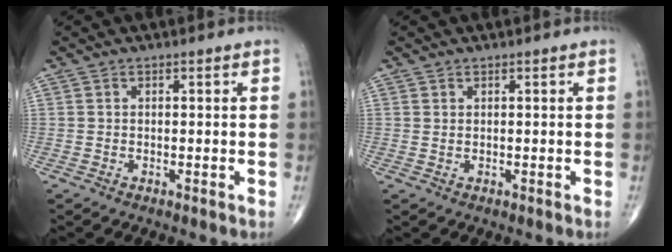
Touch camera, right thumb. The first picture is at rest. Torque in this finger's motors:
{"motor_torque": [-0.41, 0.19, 0.28, 0.05, -0.01]}